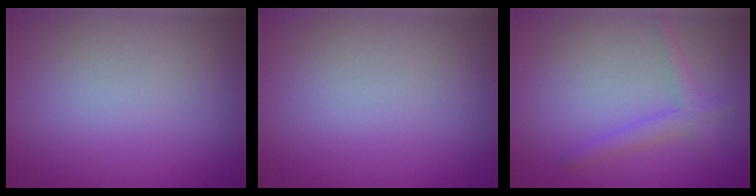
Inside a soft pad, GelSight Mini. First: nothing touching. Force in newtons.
{"total": 0.0}
{"total": 2.2, "press": 2.2, "slide": 0.1}